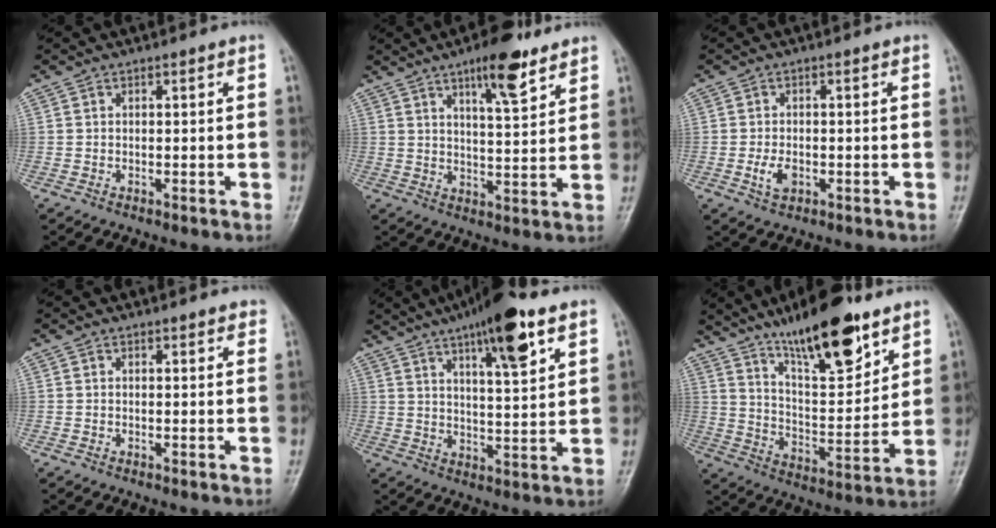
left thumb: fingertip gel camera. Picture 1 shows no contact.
{"total": 9.6, "force": [6.2, 2.6, 6.8], "torque": [-0.092, -0.037, 0.096]}
{"total": 3.2, "force": [-0.9, 2.0, 2.4], "torque": [-0.045, -0.001, -0.013]}
{"total": 2.1, "force": [1.9, 0.6, 0.7], "torque": [0.003, -0.003, 0.016]}
{"total": 14.7, "force": [8.5, 3.4, 11.5], "torque": [-0.165, -0.029, 0.133]}
{"total": 18.8, "force": [12.8, 5.7, 12.5], "torque": [-0.166, -0.069, 0.220]}